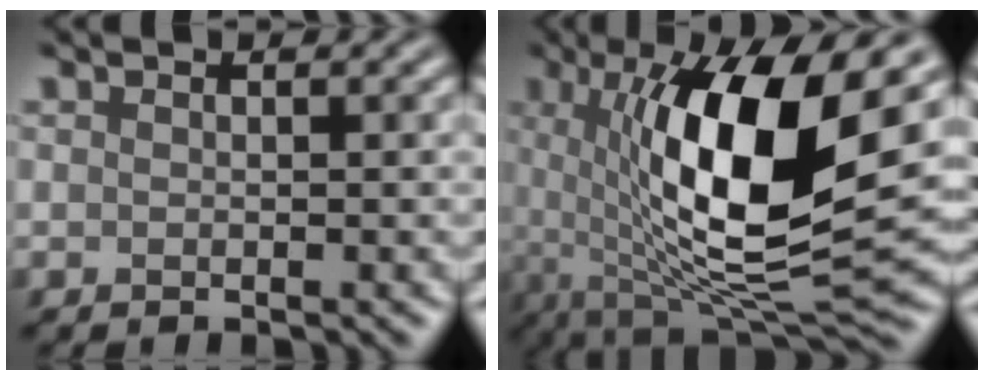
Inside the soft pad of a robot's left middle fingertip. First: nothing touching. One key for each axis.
{"total": 14.1, "fx": 1.9, "fy": 4.2, "fz": 13.3, "tx": -0.221, "ty": -0.011, "tz": 0.034}